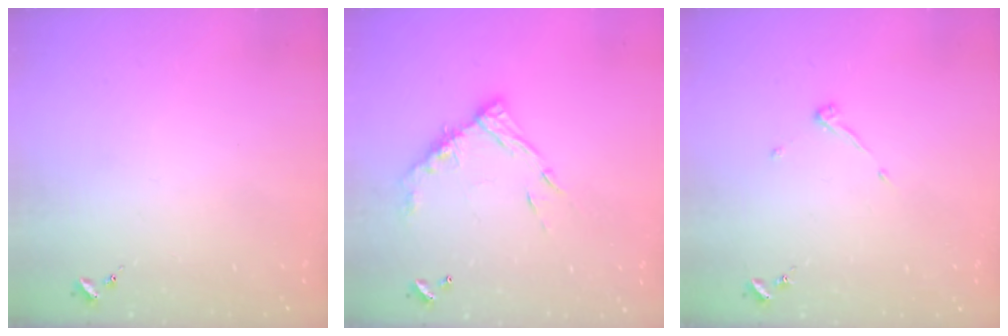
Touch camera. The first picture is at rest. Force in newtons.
{"total": 13.3, "press": 13.3, "slide": 1.1}
{"total": 3.9, "press": 3.9, "slide": 0.5}